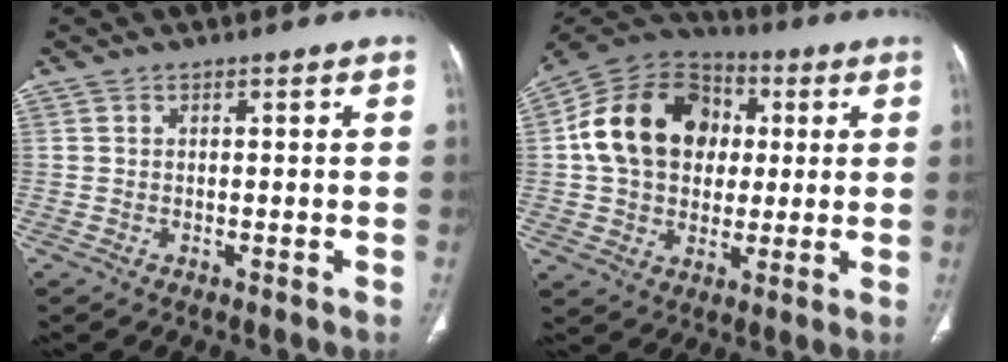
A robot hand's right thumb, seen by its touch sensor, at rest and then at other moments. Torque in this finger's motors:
{"motor_torque": [1.20, 3.04, 0.94, -0.50, 0.17]}